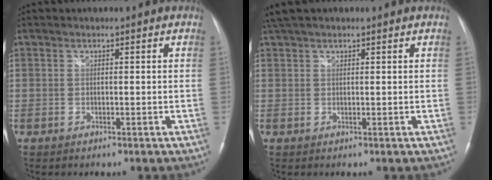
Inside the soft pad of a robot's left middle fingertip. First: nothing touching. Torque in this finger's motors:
{"motor_torque": [0.28, -0.24, 0.01, 0.03]}